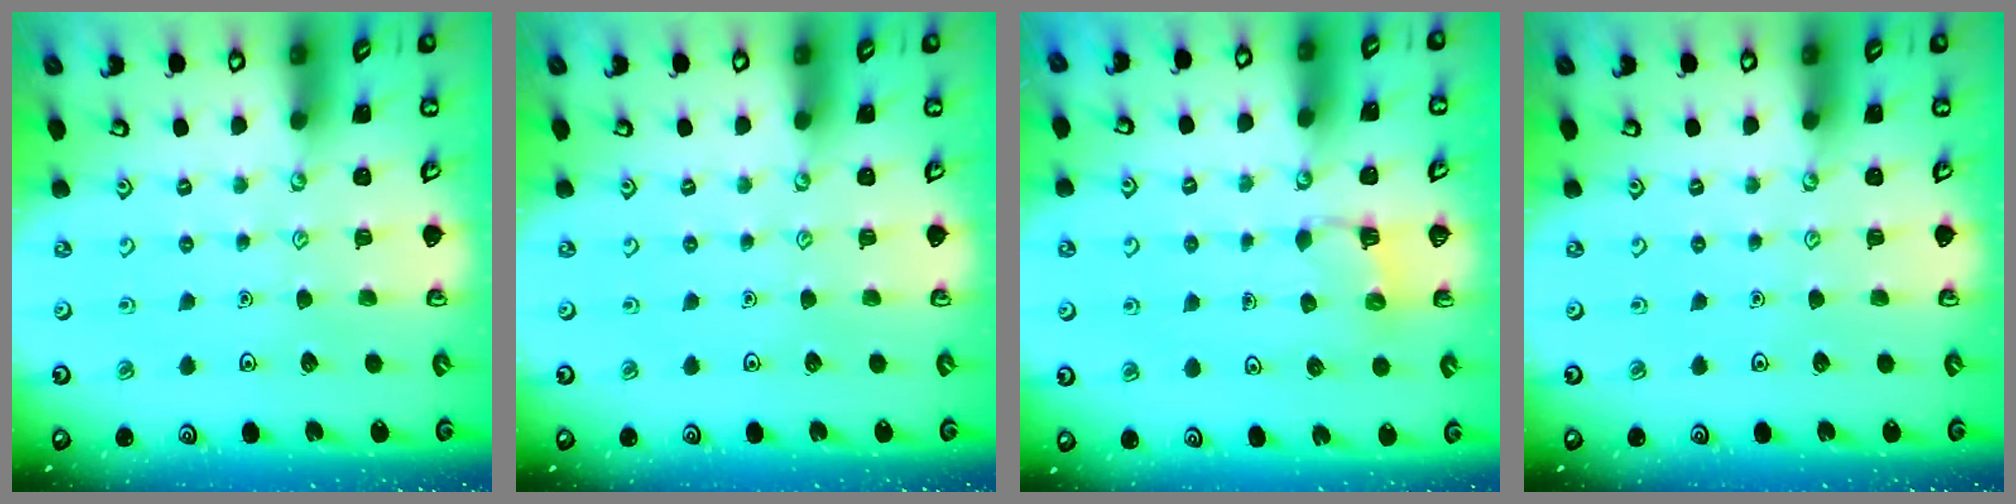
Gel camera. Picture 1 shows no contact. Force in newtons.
{"total": 0.0}
{"total": 3.4, "press": 3.3, "slide": 0.6}
{"total": 0.0}